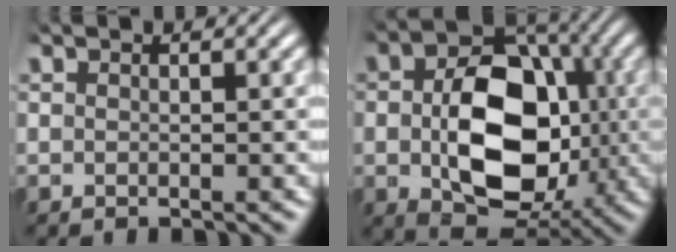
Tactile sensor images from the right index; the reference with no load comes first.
{"total": 12.9, "force": [-1.4, 8.7, 9.3], "torque": [-0.180, -0.040, -0.007]}